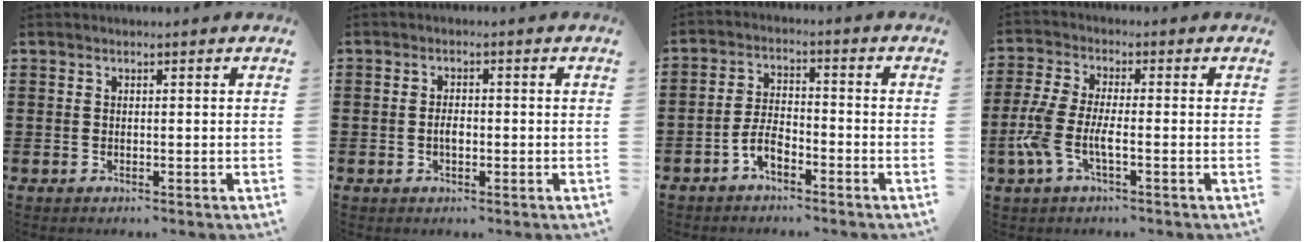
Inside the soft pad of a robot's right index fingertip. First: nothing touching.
{"total": 2.0, "force": [-0.4, 0.9, 1.8], "torque": [-0.033, 0.003, -0.008]}
{"total": 4.3, "force": [-2.7, 1.8, 2.8], "torque": [-0.071, 0.004, -0.057]}
{"total": 5.9, "force": [-2.1, 1.9, 5.2], "torque": [-0.132, -0.011, -0.048]}